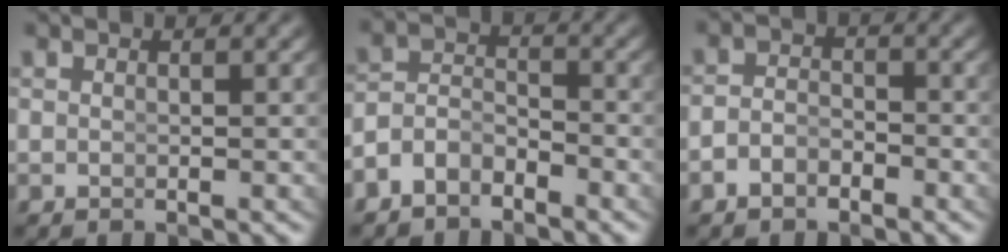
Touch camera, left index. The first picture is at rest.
{"total": 4.5, "force": [-2.8, 3.2, 1.4], "torque": [-0.030, -0.020, -0.048]}
{"total": 2.5, "force": [-2.0, 1.3, 0.6], "torque": [-0.010, -0.014, -0.032]}